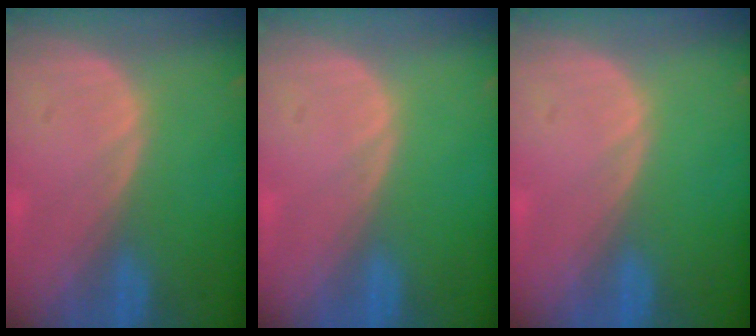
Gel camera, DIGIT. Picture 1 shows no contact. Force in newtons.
{"total": 0.0}
{"total": 0.0}